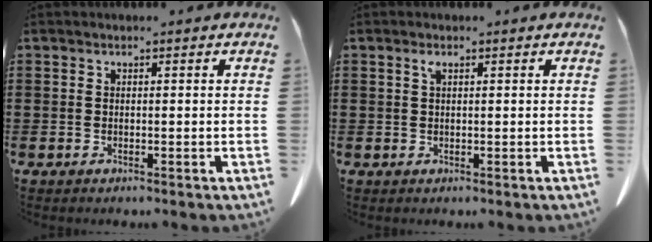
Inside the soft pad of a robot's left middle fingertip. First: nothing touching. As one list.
[{"total": 1.2, "force": [0.6, 0.3, 1.0], "torque": [-0.023, 0.002, 0.012]}]